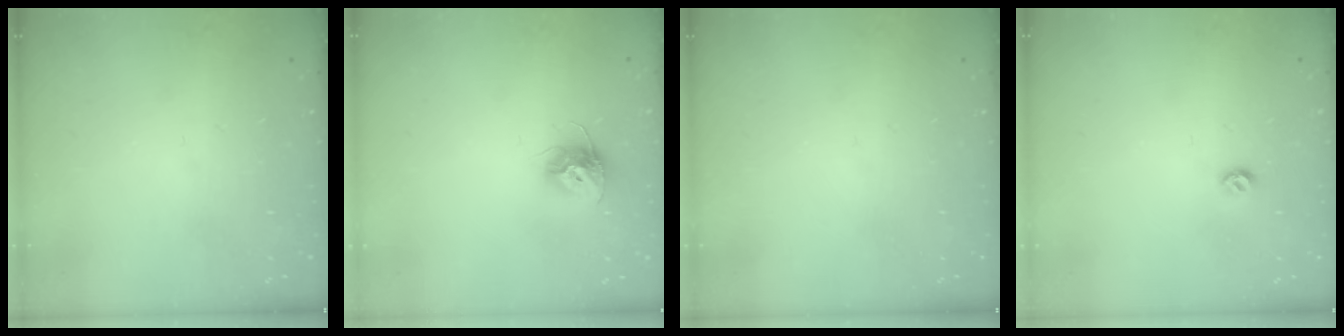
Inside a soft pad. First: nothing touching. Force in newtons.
{"total": 9.8, "press": 9.8, "slide": 0.3}
{"total": 0.0}
{"total": 5.3, "press": 5.3, "slide": 0.7}